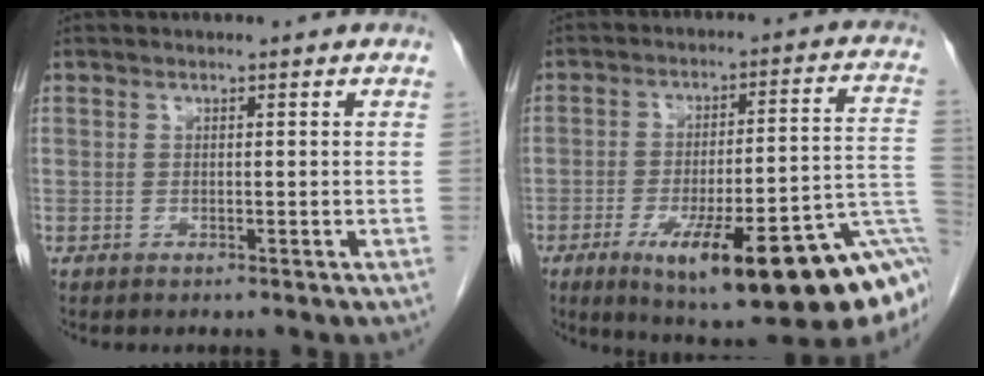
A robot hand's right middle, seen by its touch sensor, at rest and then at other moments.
{"total": 24.7, "force": [-13.0, 4.0, 20.6], "torque": [-0.193, 0.008, -0.185]}